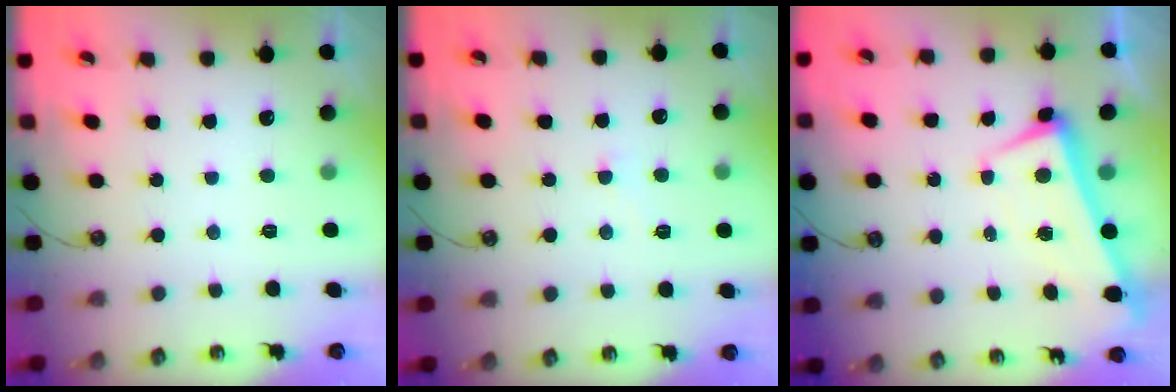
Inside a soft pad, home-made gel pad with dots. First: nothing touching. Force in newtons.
{"total": 2.7, "press": 2.7, "slide": 0.5}
{"total": 2.0, "press": 1.9, "slide": 0.6}